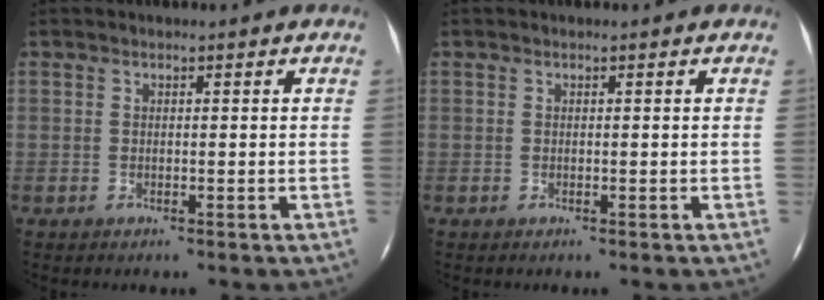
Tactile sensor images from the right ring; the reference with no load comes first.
{"total": 0.0}